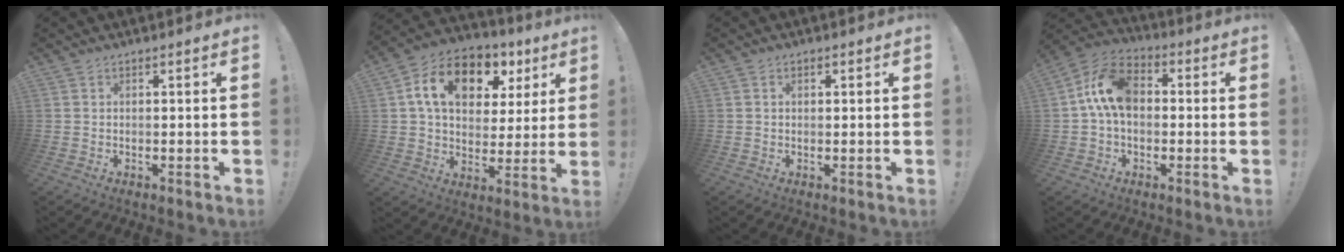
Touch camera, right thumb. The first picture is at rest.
{"total": 16.8, "force": [6.9, 10.8, 10.8], "torque": [-0.176, -0.016, 0.123]}
{"total": 0.8, "force": [0.4, 0.5, 0.5], "torque": [-0.004, 0.001, 0.005]}
{"total": 12.7, "force": [1.2, 8.4, 9.5], "torque": [-0.175, 0.018, 0.024]}